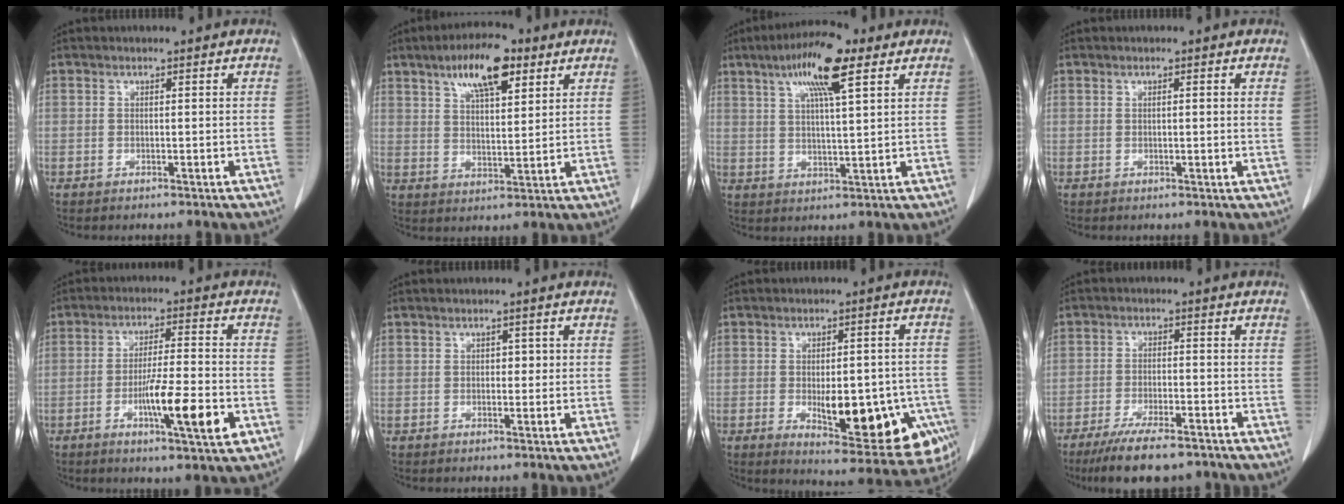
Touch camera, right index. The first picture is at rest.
{"total": 11.2, "force": [6.2, 3.8, 8.5], "torque": [-0.149, 0.012, 0.109]}
{"total": 11.9, "force": [6.2, 2.2, 9.9], "torque": [-0.181, 0.017, 0.104]}
{"total": 2.4, "force": [0.8, 0.4, 2.2], "torque": [-0.044, 0.004, 0.011]}
{"total": 11.5, "force": [-4.0, 1.3, 10.7], "torque": [-0.176, -0.007, -0.063]}
{"total": 2.1, "force": [0.2, 1.3, 1.6], "torque": [-0.031, 0.009, 0.006]}
{"total": 18.7, "force": [-6.1, 7.1, 16.2], "torque": [-0.156, 0.011, -0.059]}
{"total": 11.8, "force": [-9.0, 3.0, 7.0], "torque": [-0.116, -0.018, -0.140]}